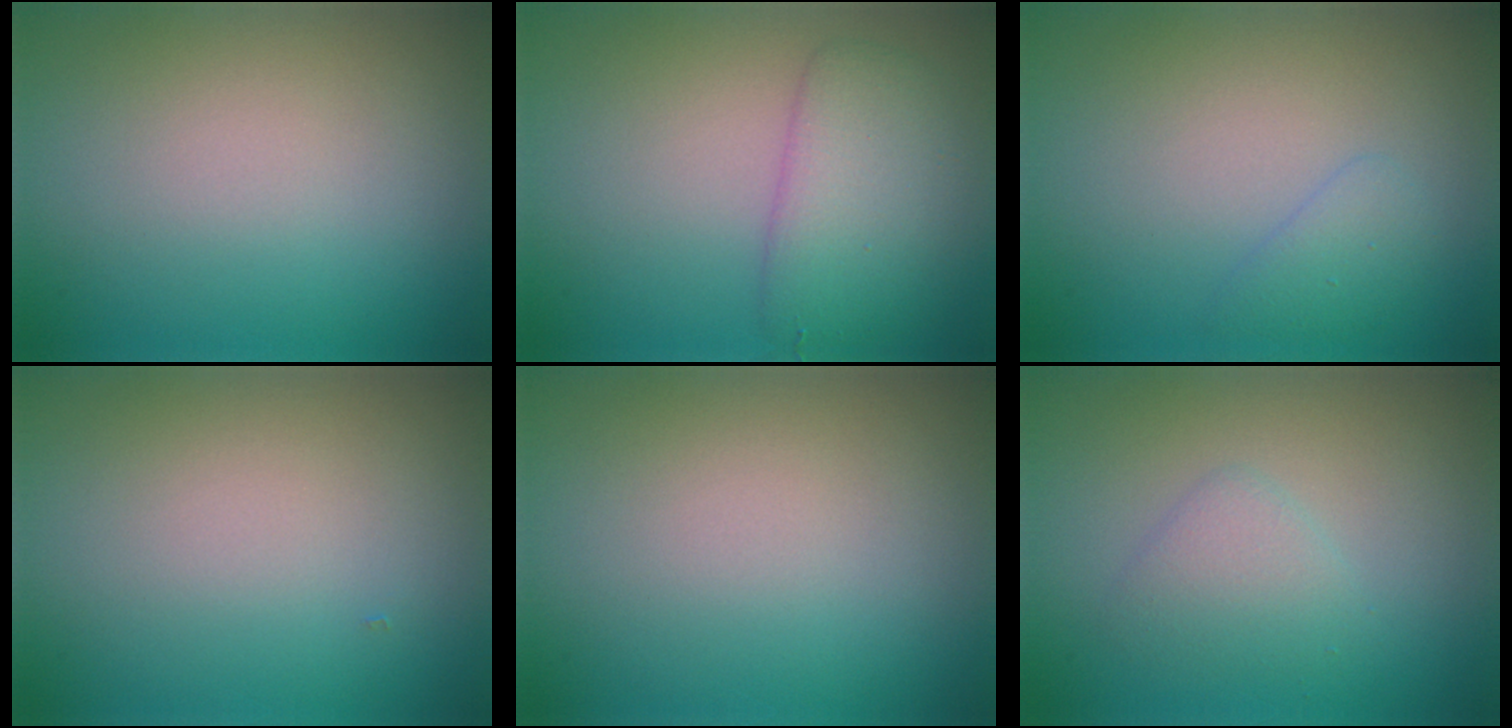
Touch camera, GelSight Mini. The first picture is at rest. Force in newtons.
{"total": 4.2, "press": 4.2, "slide": 0.1}
{"total": 1.4, "press": 1.4, "slide": 0.2}
{"total": 0.0}
{"total": 0.0}
{"total": 1.9, "press": 1.9, "slide": 0.2}